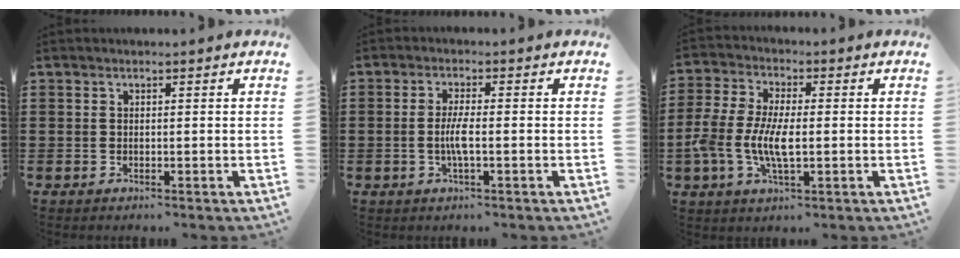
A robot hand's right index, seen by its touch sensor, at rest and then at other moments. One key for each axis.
{"total": 3.7, "fx": -0.7, "fy": 0.6, "fz": 3.5, "tx": -0.078, "ty": -0.006, "tz": -0.018}
{"total": 8.0, "fx": -1.5, "fy": 3.4, "fz": 7.1, "tx": -0.164, "ty": -0.008, "tz": -0.035}